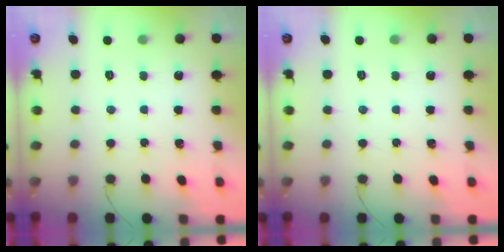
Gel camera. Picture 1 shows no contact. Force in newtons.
{"total": 0.0}